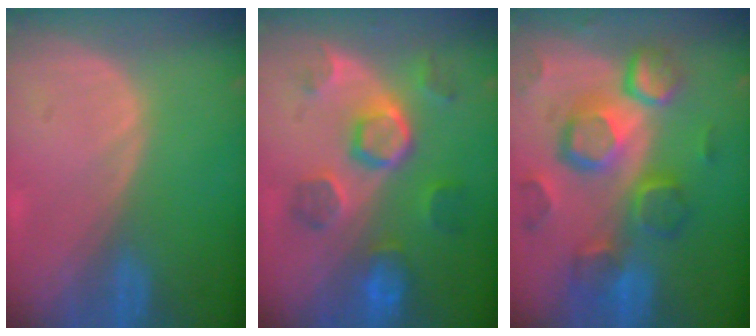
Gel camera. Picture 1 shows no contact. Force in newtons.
{"total": 8.3, "press": 8.2, "slide": 1.2}
{"total": 12.3, "press": 10.6, "slide": 6.2}